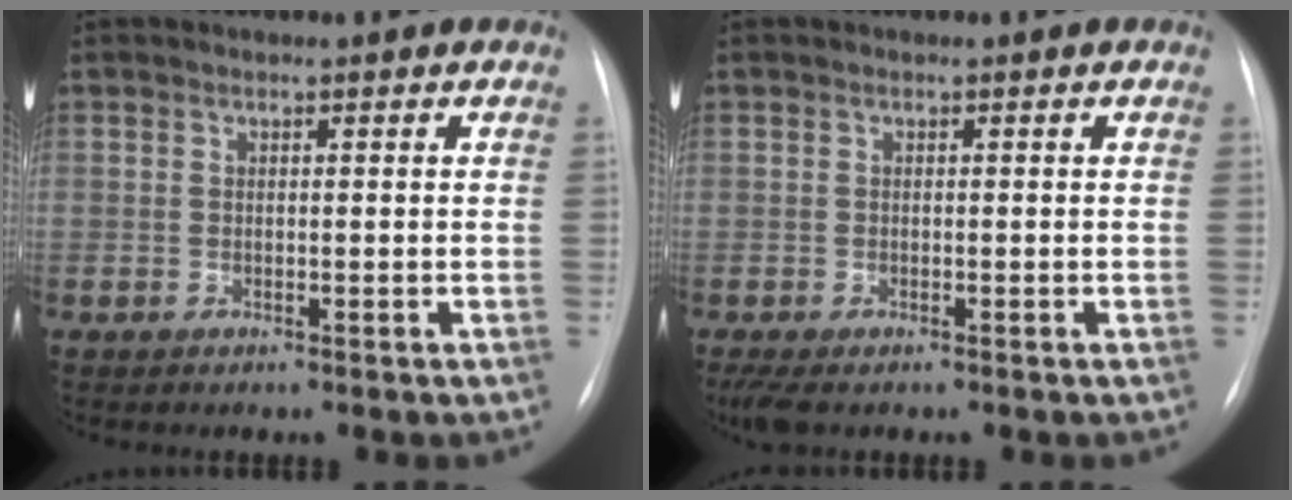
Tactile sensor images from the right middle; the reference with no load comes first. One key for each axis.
{"total": 4.1, "fx": -2.8, "fy": 1.6, "fz": 2.5, "tx": -0.049, "ty": -0.014, "tz": -0.044}